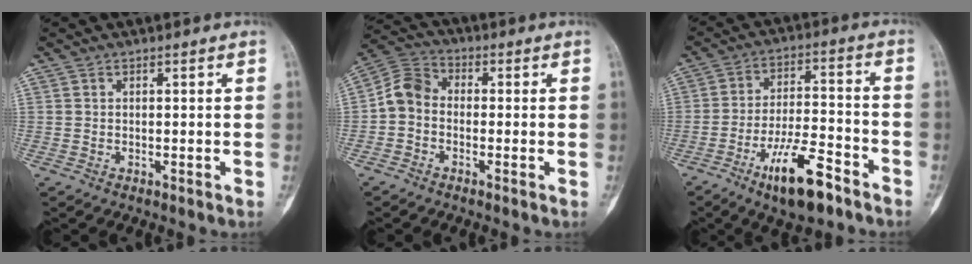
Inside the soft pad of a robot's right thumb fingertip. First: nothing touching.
{"total": 6.1, "force": [-1.2, 4.7, 3.6], "torque": [-0.058, 0.026, -0.041]}
{"total": 13.0, "force": [-7.8, 4.2, 9.5], "torque": [-0.159, 0.051, -0.130]}